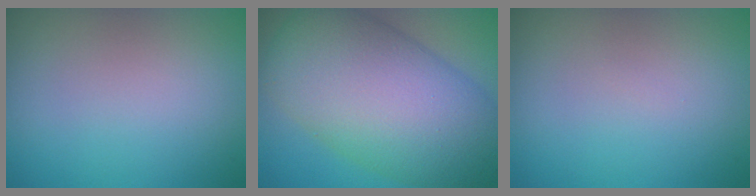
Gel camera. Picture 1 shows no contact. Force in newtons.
{"total": 14.0, "press": 14.0, "slide": 0.3}
{"total": 0.0}